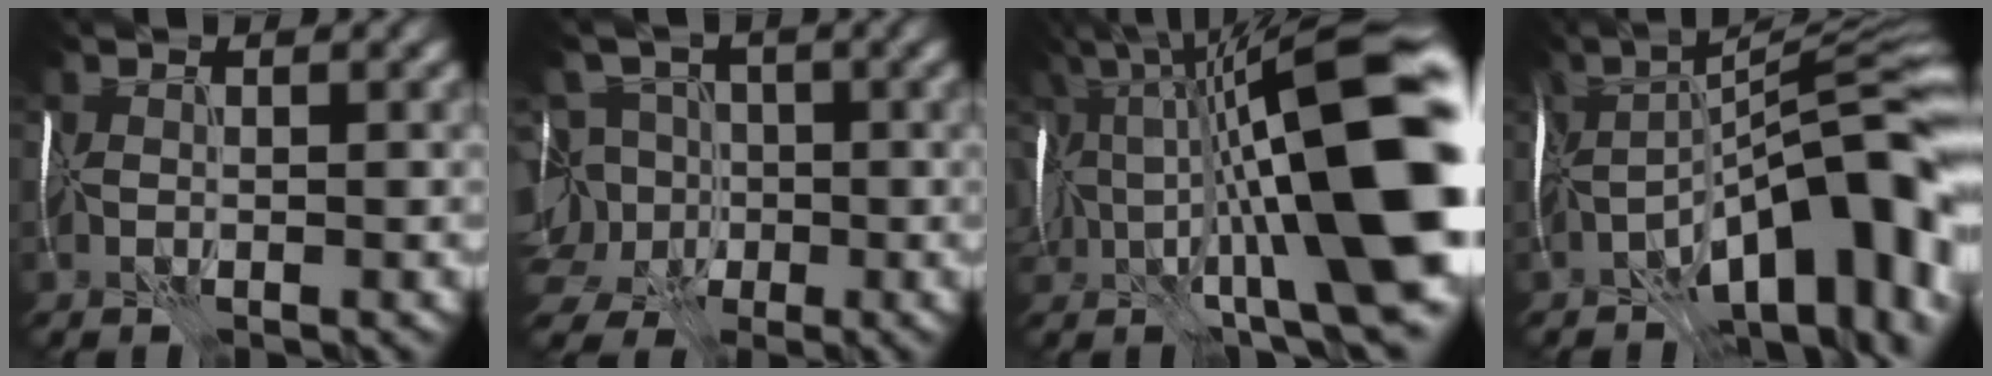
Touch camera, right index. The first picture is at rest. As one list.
[{"total": 10.7, "force": [-0.7, 9.6, 4.8], "torque": [-0.091, 0.026, -0.048]}, {"total": 19.2, "force": [1.0, 5.2, 18.5], "torque": [-0.271, 0.037, 0.032]}, {"total": 14.3, "force": [-5.9, 4.6, 12.2], "torque": [-0.163, 0.019, -0.101]}]